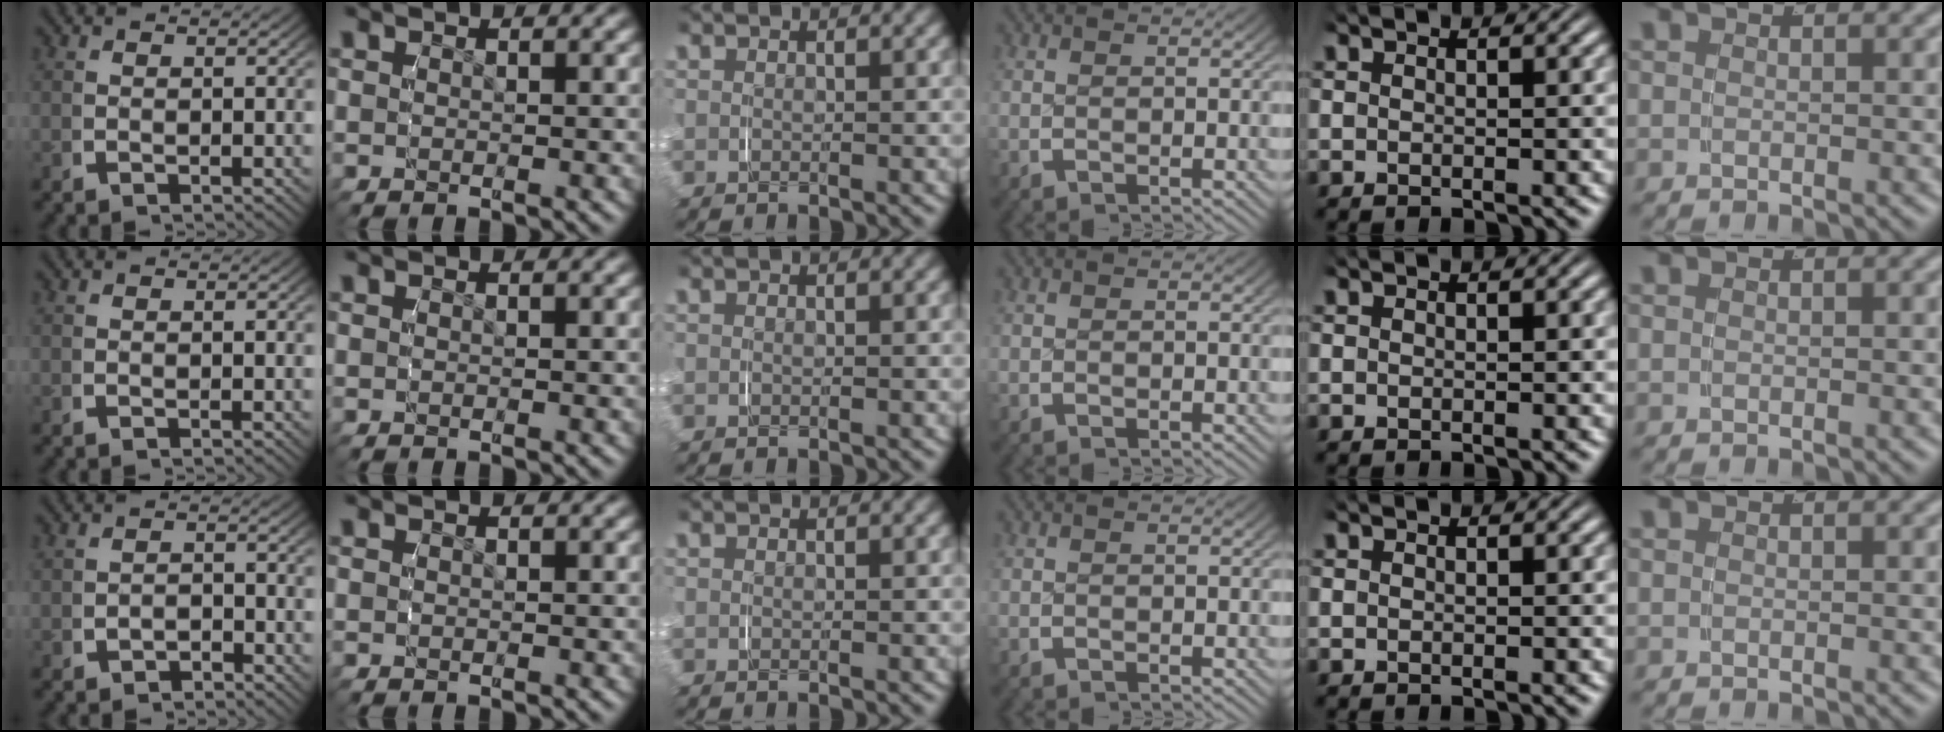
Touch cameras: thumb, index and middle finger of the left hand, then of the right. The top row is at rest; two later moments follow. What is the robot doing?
{"motion": "grasp_and_lifting", "object": "paper"}